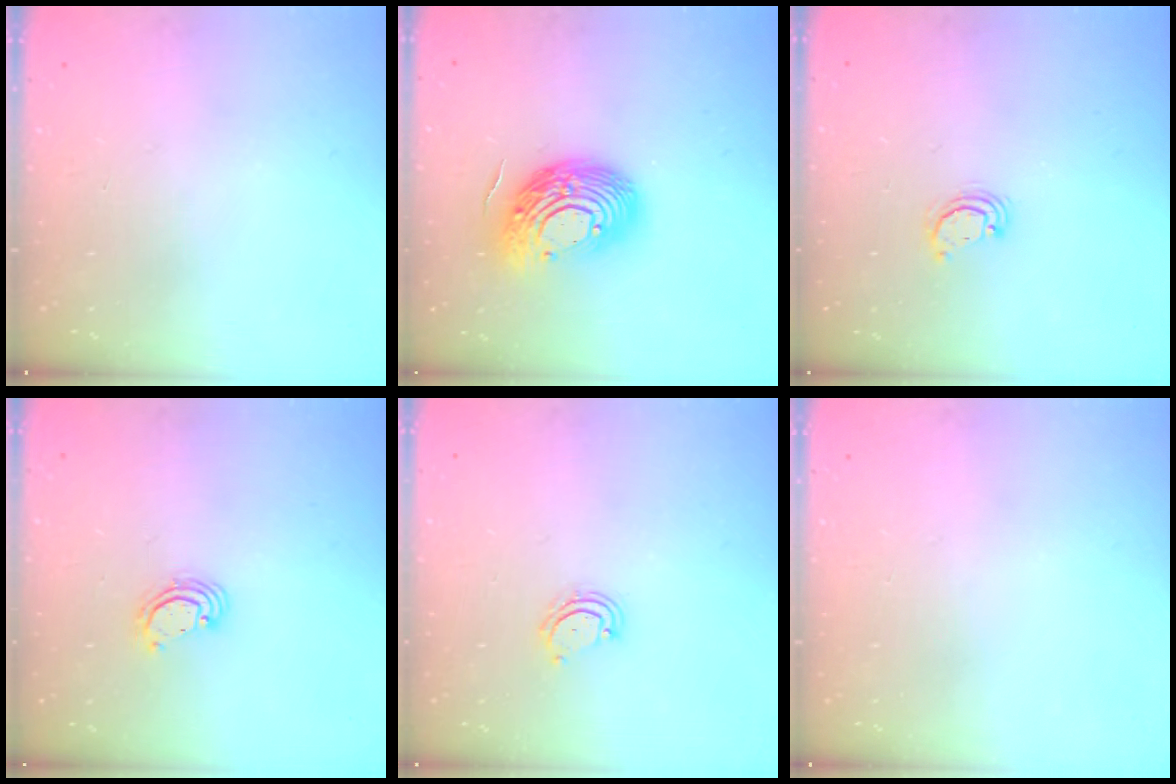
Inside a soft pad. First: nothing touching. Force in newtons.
{"total": 16.1, "press": 16.1, "slide": 1.3}
{"total": 2.6, "press": 2.6, "slide": 0.3}
{"total": 2.8, "press": 2.8, "slide": 0.2}
{"total": 4.4, "press": 4.3, "slide": 0.3}
{"total": 0.0}